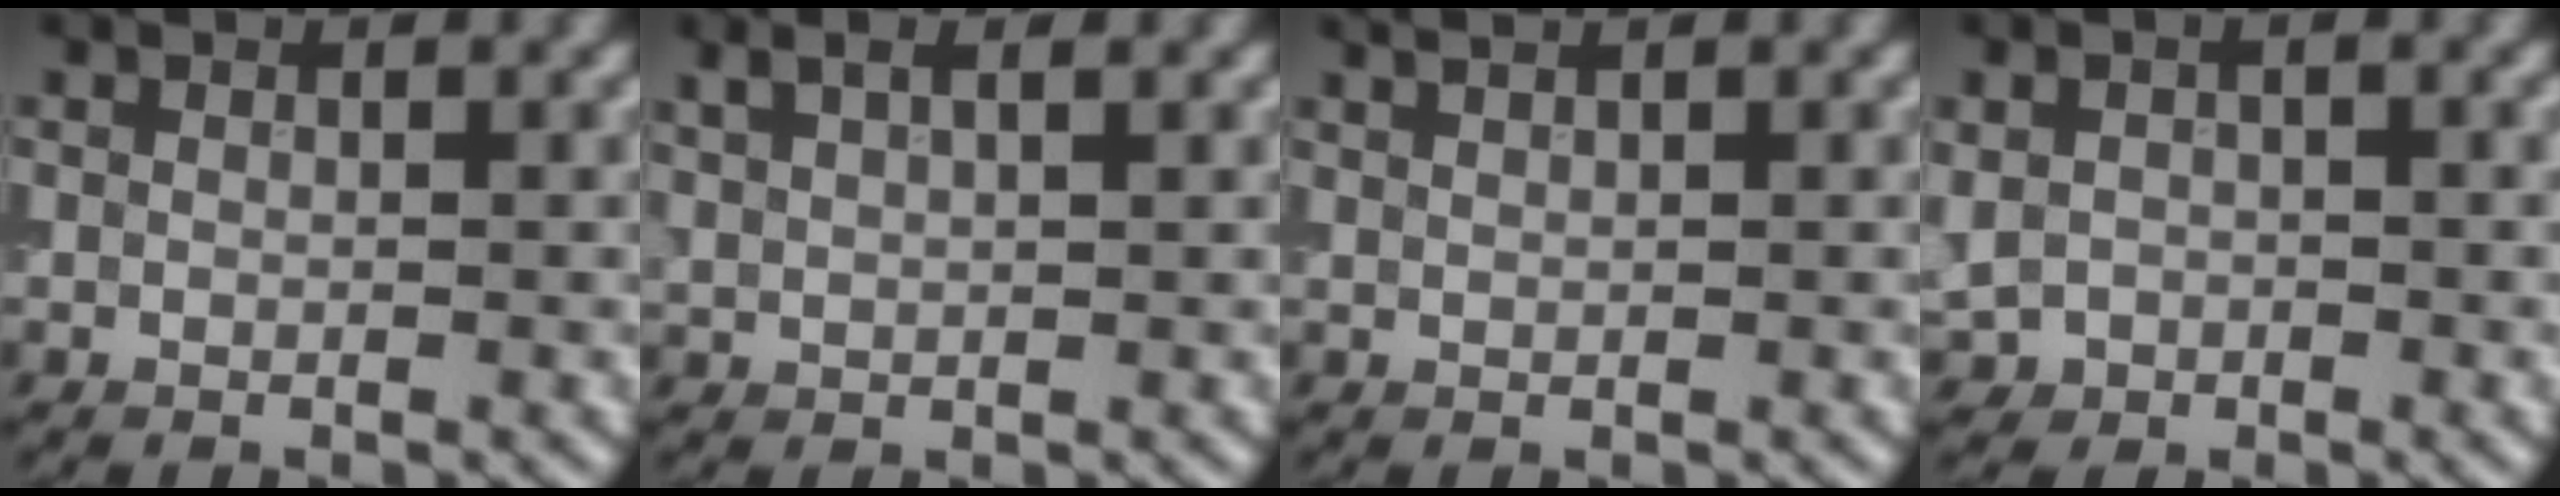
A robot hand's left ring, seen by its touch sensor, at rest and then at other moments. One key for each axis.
{"total": 2.8, "fx": 1.9, "fy": 0.8, "fz": 1.8, "tx": -0.041, "ty": 0.012, "tz": 0.031}
{"total": 1.2, "fx": 1.0, "fy": 0.2, "fz": 0.7, "tx": -0.012, "ty": 0.002, "tz": 0.014}
{"total": 2.3, "fx": -0.6, "fy": 2.0, "fz": 1.2, "tx": -0.023, "ty": -0.003, "tz": -0.015}